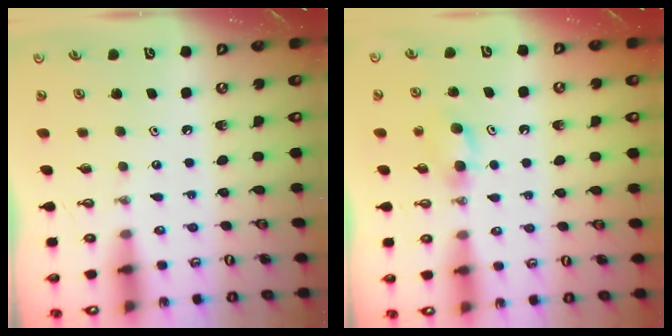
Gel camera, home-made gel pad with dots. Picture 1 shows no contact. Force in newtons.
{"total": 4.3, "press": 4.2, "slide": 0.9}